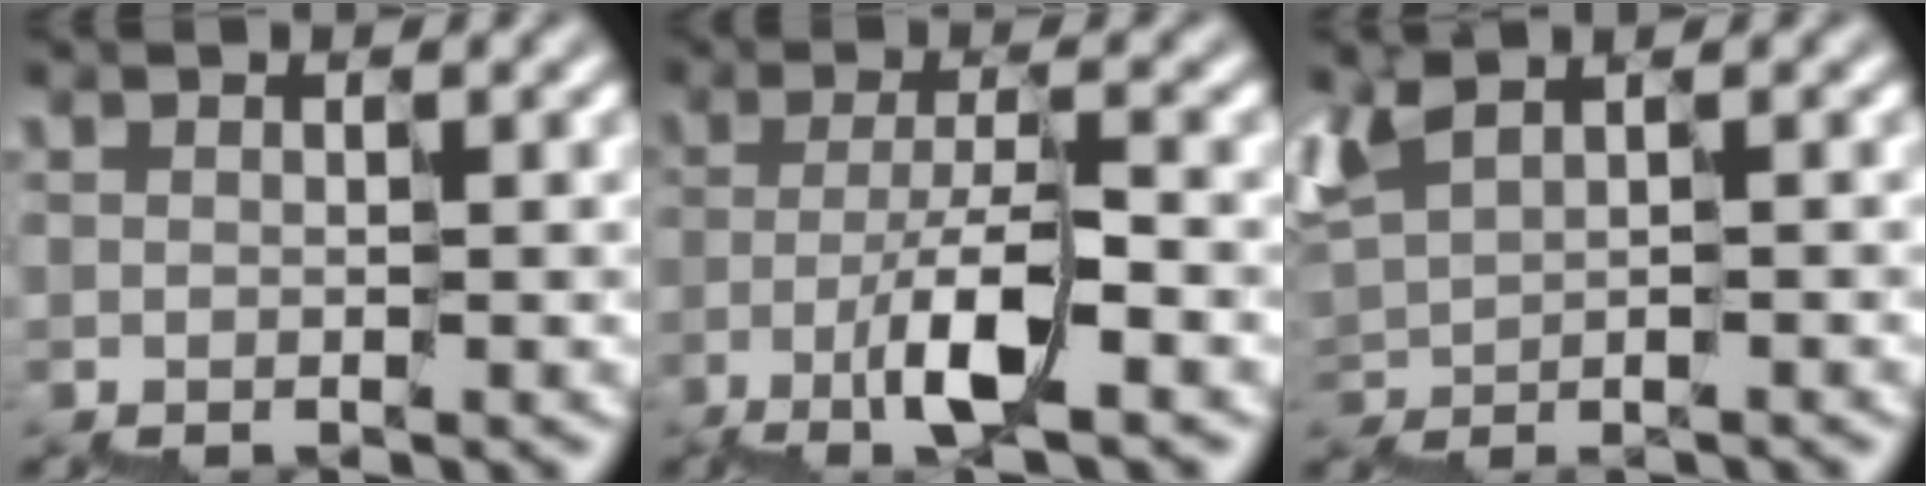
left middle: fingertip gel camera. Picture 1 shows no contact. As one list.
[{"total": 4.7, "force": [-2.1, 0.7, 4.1], "torque": [-0.071, 0.011, -0.042]}, {"total": 2.3, "force": [0.5, 1.1, 2.0], "torque": [-0.054, 0.003, 0.010]}]